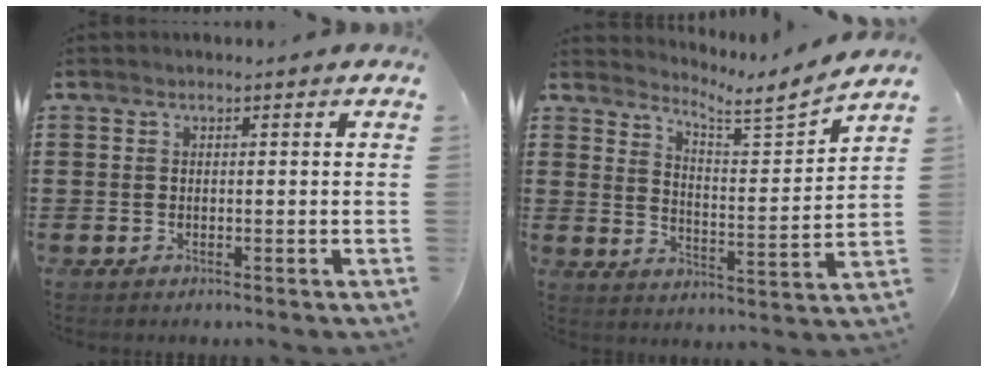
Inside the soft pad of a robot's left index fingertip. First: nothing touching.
{"total": 4.2, "force": [3.7, -0.3, 1.8], "torque": [-0.041, -0.041, 0.049]}